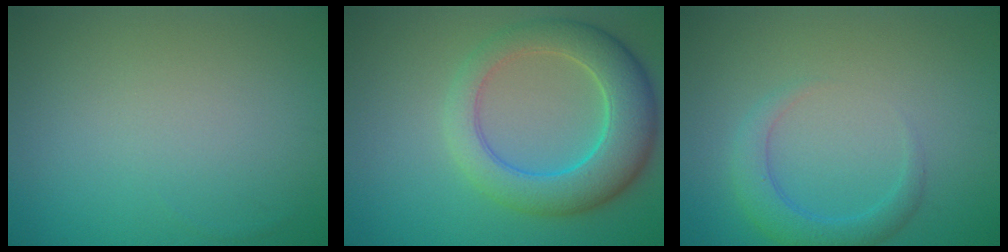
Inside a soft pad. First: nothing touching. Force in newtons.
{"total": 7.0, "press": 7.0, "slide": 0.3}
{"total": 2.8, "press": 2.8, "slide": 0.2}